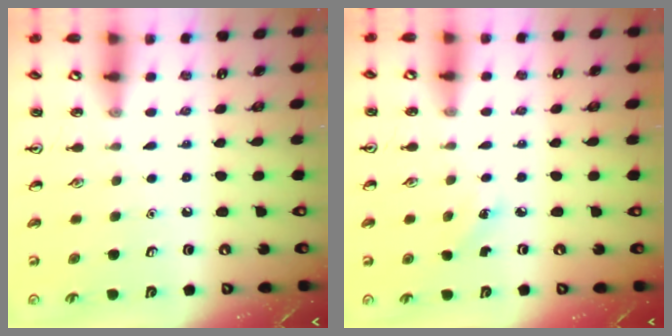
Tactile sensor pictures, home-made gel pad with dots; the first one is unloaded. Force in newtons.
{"total": 2.5, "press": 2.3, "slide": 0.9}